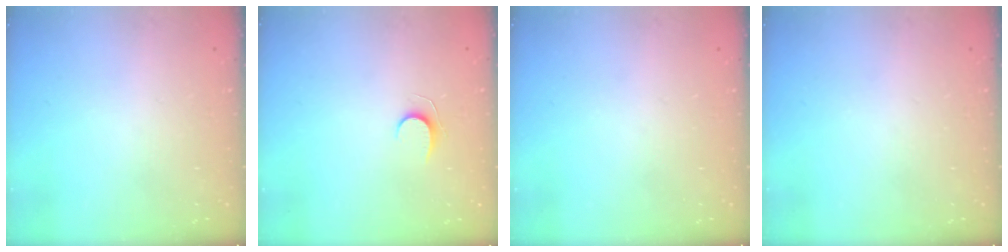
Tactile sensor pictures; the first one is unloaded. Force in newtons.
{"total": 5.4, "press": 5.4, "slide": 0.5}
{"total": 0.0}
{"total": 0.0}